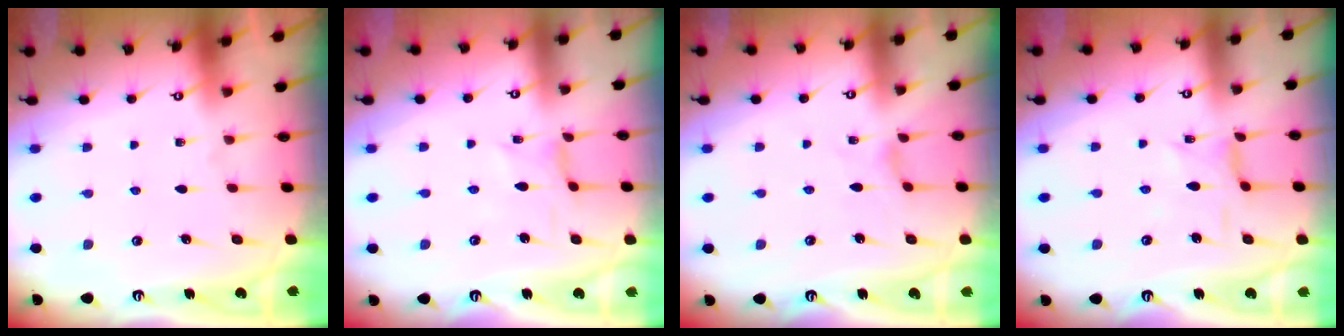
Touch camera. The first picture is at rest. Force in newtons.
{"total": 0.0}
{"total": 1.5, "press": 1.5, "slide": 0.3}
{"total": 1.6, "press": 1.6, "slide": 0.4}